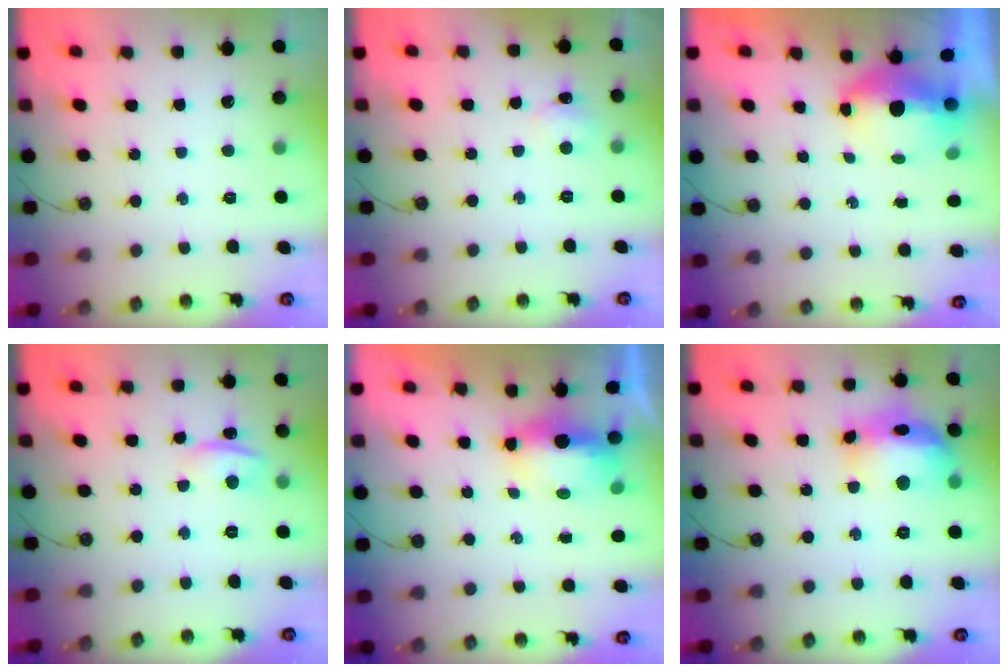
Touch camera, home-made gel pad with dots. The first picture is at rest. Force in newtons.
{"total": 6.6, "press": 6.6, "slide": 0.9}
{"total": 6.2, "press": 6.1, "slide": 0.8}
{"total": 1.6, "press": 1.4, "slide": 0.7}
{"total": 6.9, "press": 6.8, "slide": 1.3}
{"total": 15.6, "press": 15.5, "slide": 1.7}